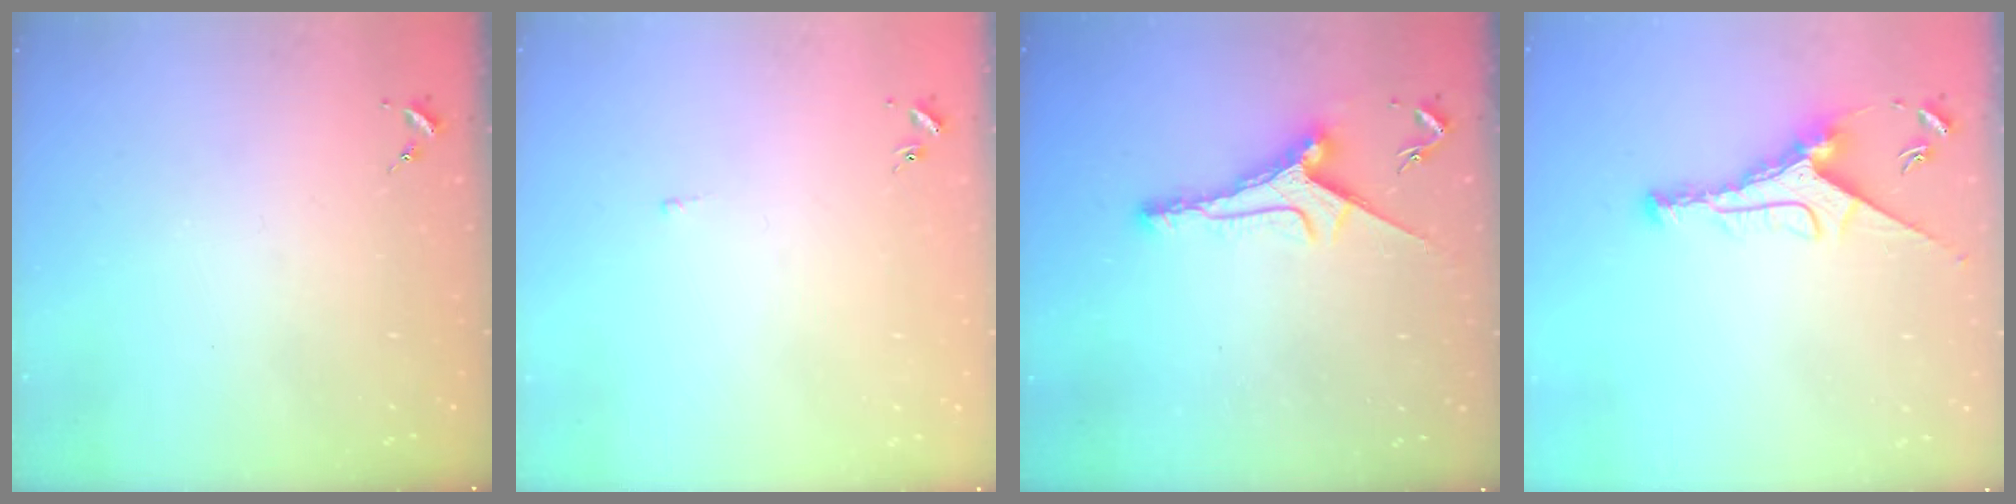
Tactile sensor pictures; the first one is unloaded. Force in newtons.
{"total": 2.0, "press": 1.9, "slide": 0.4}
{"total": 9.1, "press": 9.0, "slide": 0.6}
{"total": 9.1, "press": 9.1, "slide": 0.3}